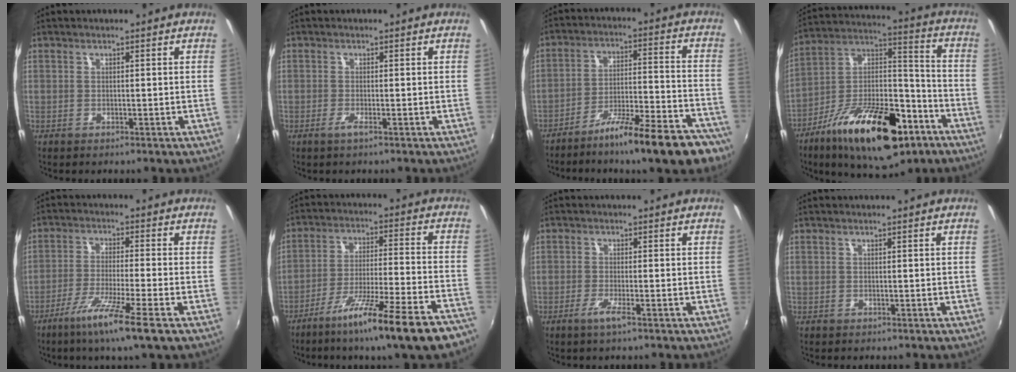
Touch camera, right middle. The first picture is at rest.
{"total": 1.6, "force": [-0.9, -0.2, 1.3], "torque": [-0.026, -0.003, -0.017]}
{"total": 16.7, "force": [-12.2, 2.4, 11.2], "torque": [-0.174, -0.020, -0.178]}
{"total": 24.2, "force": [-13.3, 9.8, 17.7], "torque": [-0.298, -0.001, -0.211]}
{"total": 9.8, "force": [-5.7, -0.4, 7.9], "torque": [-0.164, -0.018, -0.104]}
{"total": 19.8, "force": [-15.2, -0.3, 12.7], "torque": [-0.215, -0.062, -0.230]}
{"total": 2.9, "force": [-1.7, -0.2, 2.3], "torque": [-0.052, -0.007, -0.034]}
{"total": 0.0}